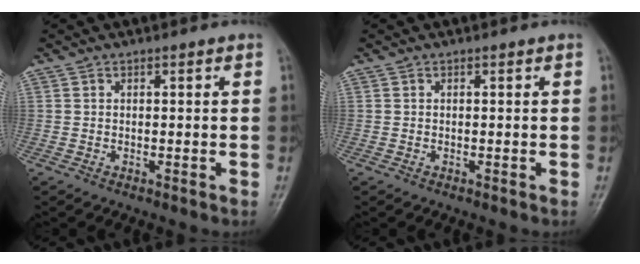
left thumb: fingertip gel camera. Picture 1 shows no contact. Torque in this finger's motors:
{"motor_torque": [-0.02, 0.02, -0.05, 0.05, 0.00]}